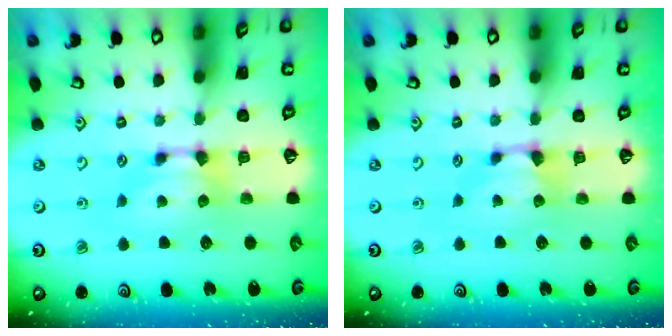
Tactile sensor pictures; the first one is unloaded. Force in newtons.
{"total": 0.8, "press": 0.2, "slide": 0.8}